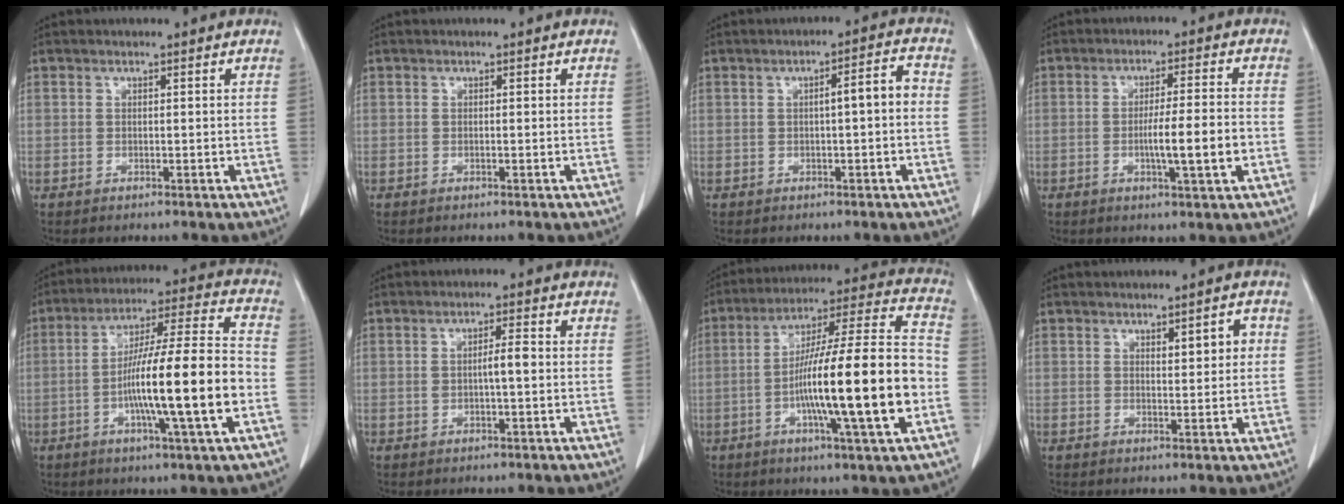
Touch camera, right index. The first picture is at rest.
{"total": 0.0}
{"total": 4.0, "force": [-0.1, 0.6, 4.0], "torque": [-0.057, 0.014, -0.001]}
{"total": 7.2, "force": [-1.7, 0.0, 7.0], "torque": [-0.112, -0.003, -0.028]}
{"total": 17.5, "force": [-4.0, 0.2, 17.0], "torque": [-0.284, 0.006, -0.070]}
{"total": 3.1, "force": [0.0, 0.5, 3.0], "torque": [-0.053, 0.005, 0.000]}
{"total": 21.1, "force": [-4.8, 0.7, 20.6], "torque": [-0.322, 0.005, -0.080]}
{"total": 3.2, "force": [1.1, 1.2, 2.8], "torque": [-0.037, 0.004, 0.018]}